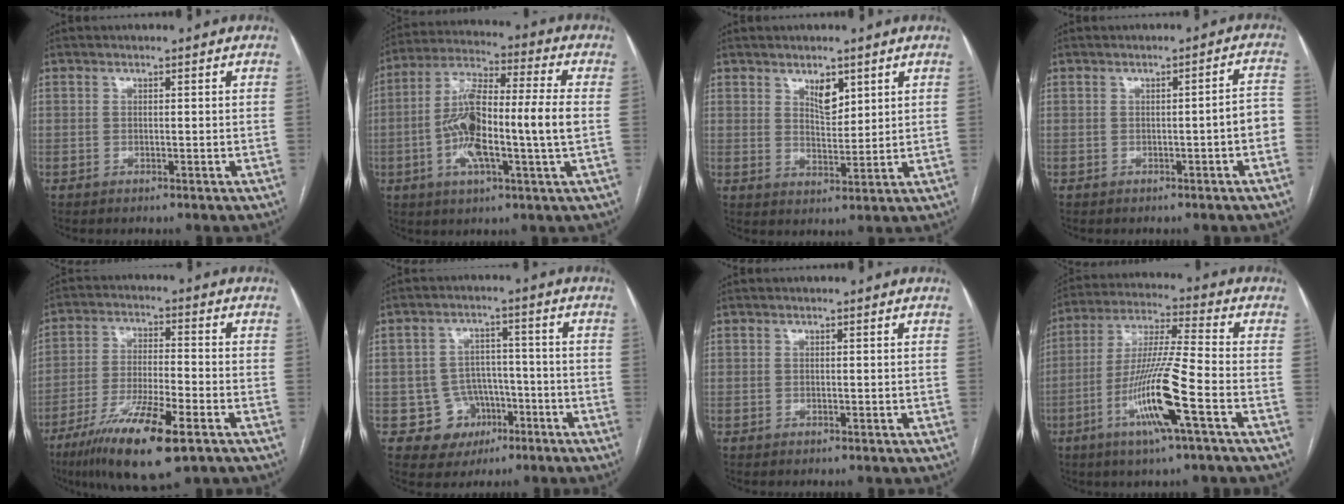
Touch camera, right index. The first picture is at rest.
{"total": 15.0, "force": [-1.9, 1.3, 14.9], "torque": [-0.285, 0.012, -0.039]}
{"total": 4.0, "force": [2.4, 1.8, 2.7], "torque": [-0.045, -0.004, 0.046]}
{"total": 3.4, "force": [-1.1, 0.2, 3.2], "torque": [-0.029, 0.012, -0.017]}
{"total": 14.1, "force": [-8.0, 1.9, 11.5], "torque": [-0.217, -0.029, -0.138]}
{"total": 7.0, "force": [-2.7, 6.4, 0.6], "torque": [0.006, 0.017, -0.033]}
{"total": 0.0}
{"total": 13.6, "force": [-5.4, -0.5, 12.5], "torque": [-0.251, -0.011, -0.105]}